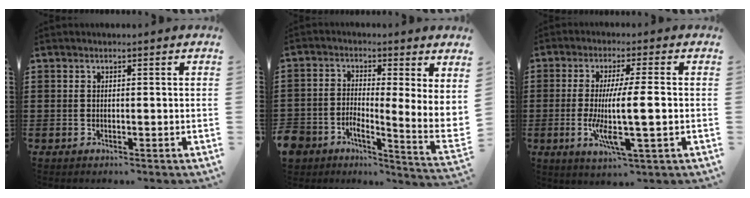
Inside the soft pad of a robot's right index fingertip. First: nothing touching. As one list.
[{"total": 4.1, "force": [-0.6, 2.9, 2.9], "torque": [-0.056, -0.010, -0.008]}, {"total": 9.5, "force": [-1.2, 1.1, 9.4], "torque": [-0.179, -0.015, -0.025]}]